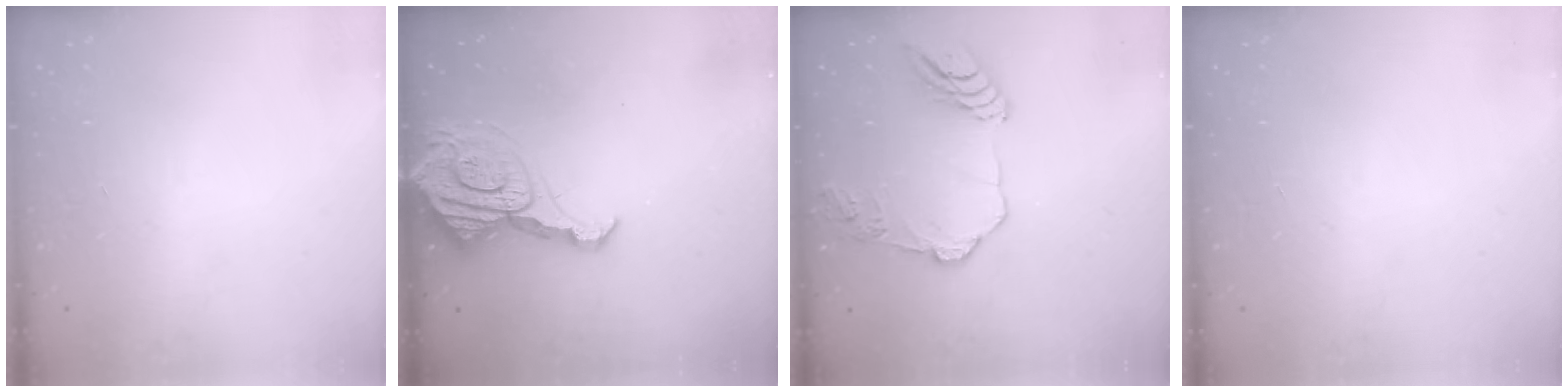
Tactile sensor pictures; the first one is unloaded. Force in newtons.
{"total": 16.4, "press": 16.3, "slide": 1.7}
{"total": 13.9, "press": 13.8, "slide": 1.3}
{"total": 0.0}